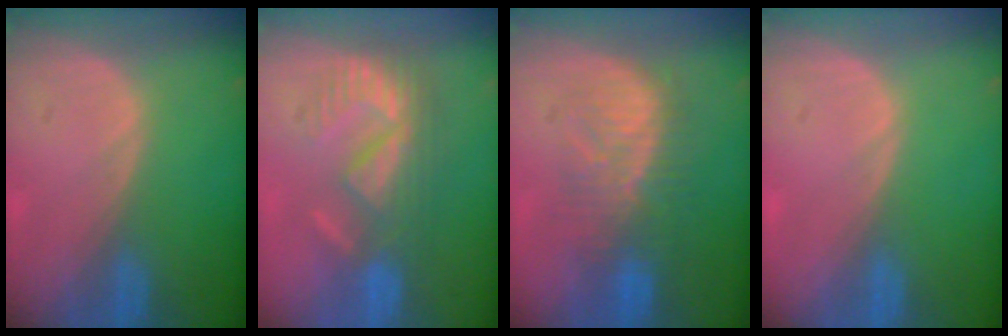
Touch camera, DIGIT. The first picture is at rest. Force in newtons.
{"total": 9.2, "press": 8.0, "slide": 4.6}
{"total": 8.4, "press": 8.2, "slide": 1.9}
{"total": 0.0}